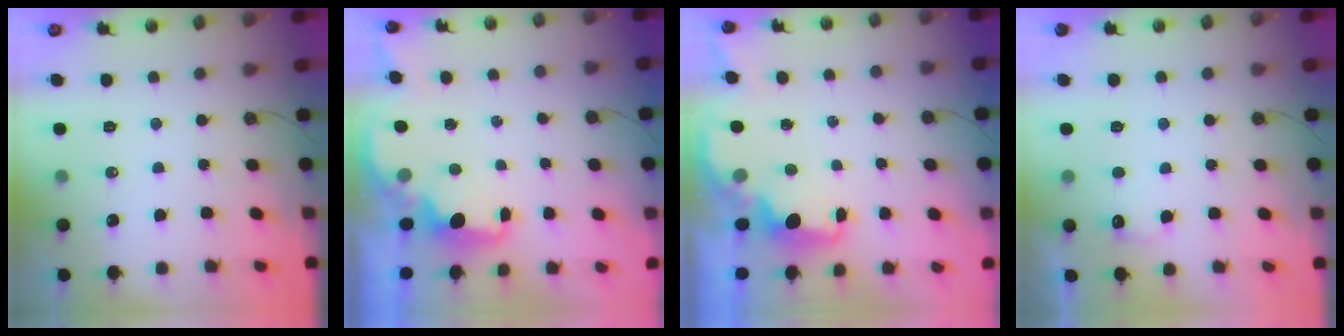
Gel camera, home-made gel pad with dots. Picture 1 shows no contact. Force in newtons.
{"total": 1.9, "press": 1.8, "slide": 0.7}
{"total": 2.1, "press": 1.9, "slide": 0.8}
{"total": 5.2, "press": 5.1, "slide": 1.3}